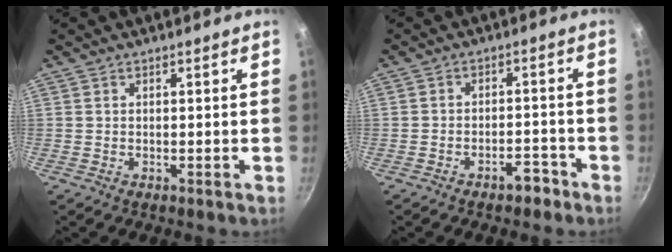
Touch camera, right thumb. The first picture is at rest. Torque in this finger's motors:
{"motor_torque": [0.50, -0.12, -0.16, 0.04, -0.01]}